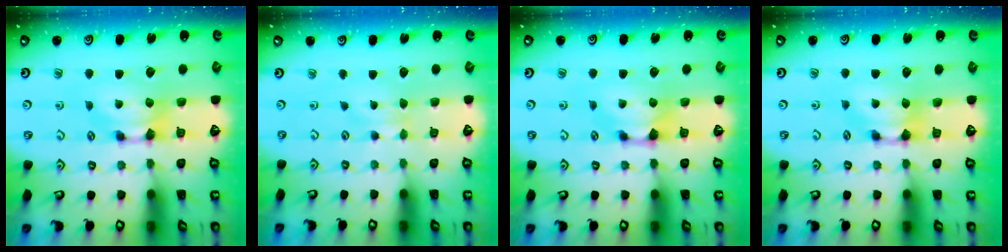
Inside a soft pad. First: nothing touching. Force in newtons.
{"total": 2.4, "press": 2.3, "slide": 0.5}
{"total": 0.9, "press": 0.6, "slide": 0.7}
{"total": 0.6, "press": 0.2, "slide": 0.5}